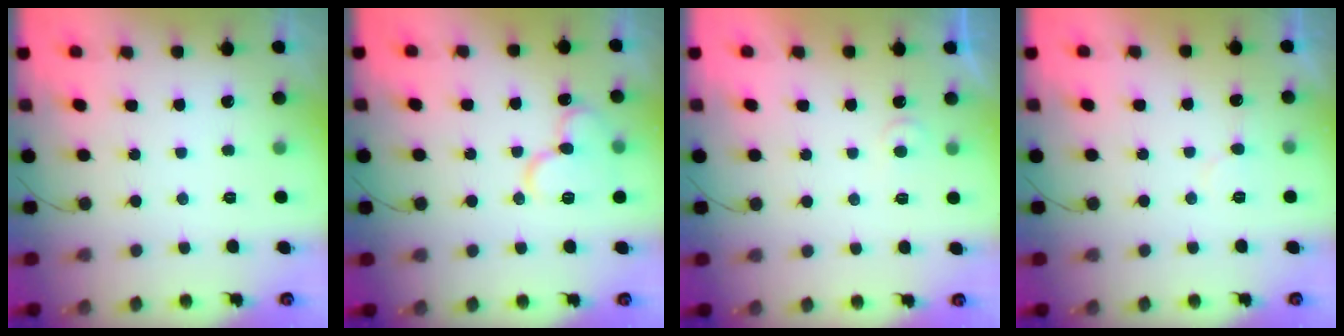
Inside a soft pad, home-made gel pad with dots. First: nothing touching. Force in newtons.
{"total": 13.4, "press": 13.3, "slide": 1.6}
{"total": 3.4, "press": 3.3, "slide": 0.3}
{"total": 5.5, "press": 5.5, "slide": 0.3}